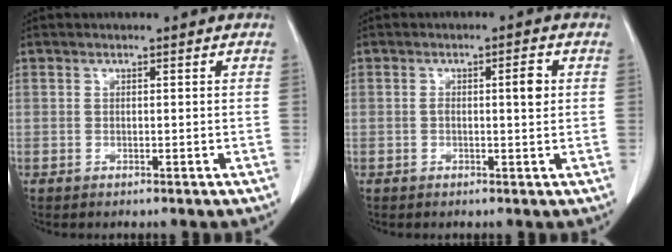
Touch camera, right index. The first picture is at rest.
{"total": 3.0, "force": [0.3, 0.5, 2.9], "torque": [-0.051, 0.007, 0.006]}